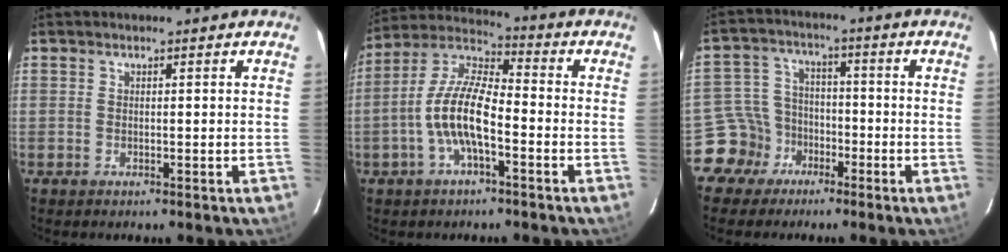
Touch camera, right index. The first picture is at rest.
{"total": 11.6, "force": [-3.7, 3.8, 10.3], "torque": [-0.216, 0.007, -0.074]}
{"total": 7.9, "force": [-4.9, 6.2, 0.2], "torque": [-0.025, 0.028, -0.091]}